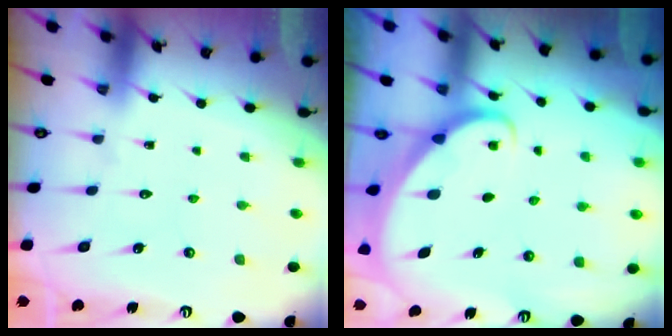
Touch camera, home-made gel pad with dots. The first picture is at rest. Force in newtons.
{"total": 2.0, "press": 2.0, "slide": 0.3}